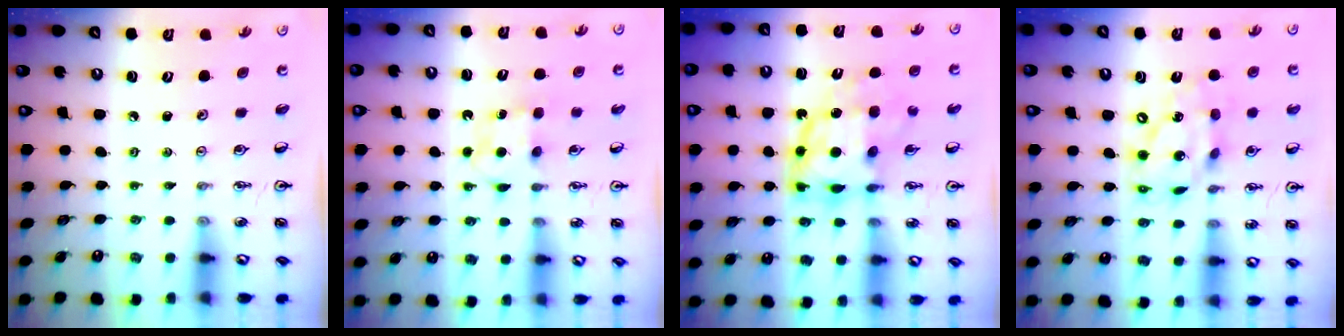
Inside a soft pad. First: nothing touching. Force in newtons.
{"total": 5.3, "press": 5.3, "slide": 0.7}
{"total": 11.5, "press": 11.4, "slide": 0.9}
{"total": 14.7, "press": 14.7, "slide": 1.2}